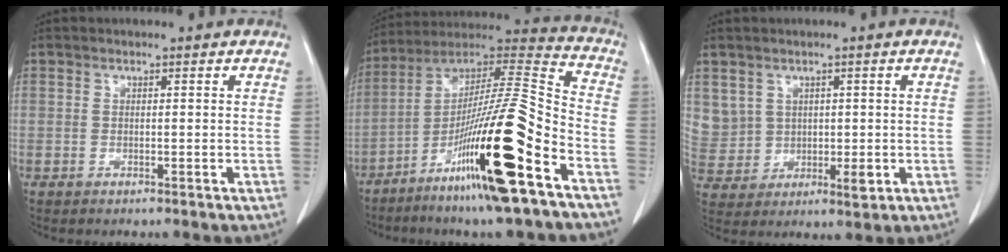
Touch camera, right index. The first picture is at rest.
{"total": 23.2, "force": [-11.0, 0.7, 20.4], "torque": [-0.352, -0.036, -0.197]}
{"total": 8.9, "force": [1.7, 8.0, 3.6], "torque": [-0.091, 0.021, 0.058]}